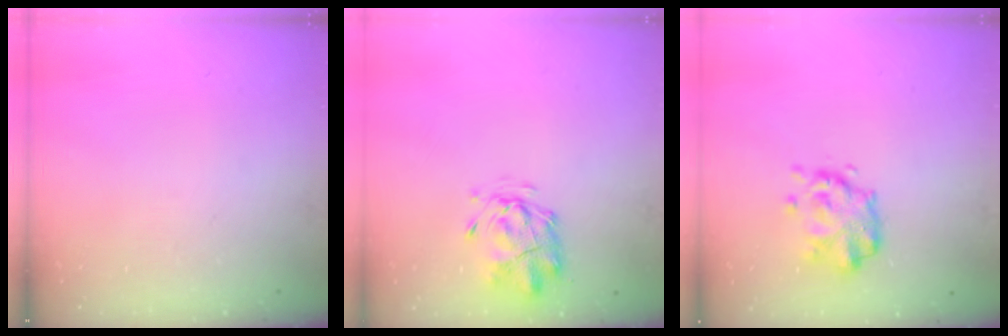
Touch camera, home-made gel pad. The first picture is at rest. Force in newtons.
{"total": 2.4, "press": 2.3, "slide": 0.5}
{"total": 5.9, "press": 5.9, "slide": 0.1}